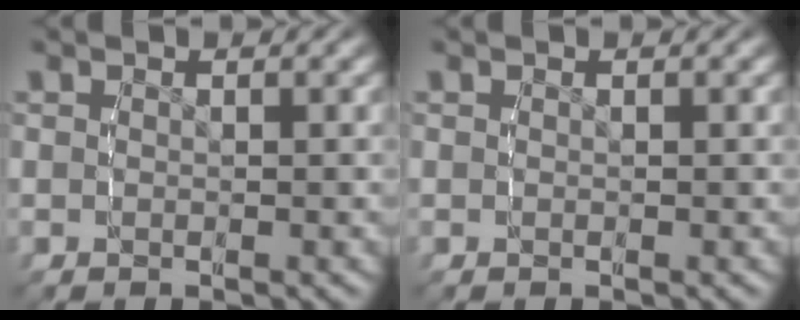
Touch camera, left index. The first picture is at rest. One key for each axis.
{"total": 0.0}